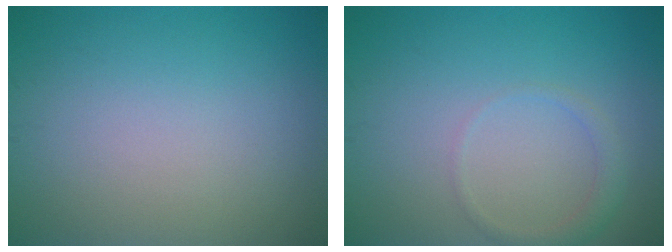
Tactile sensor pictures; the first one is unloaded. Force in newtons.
{"total": 1.4, "press": 1.4, "slide": 0.0}